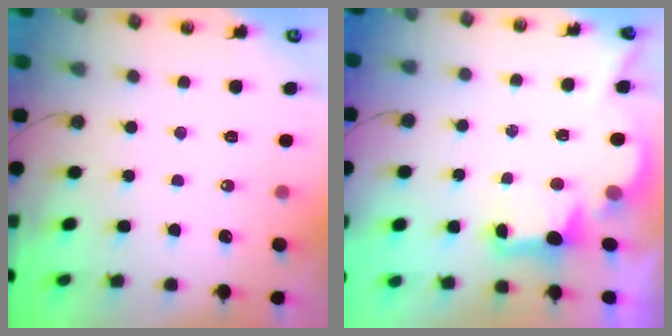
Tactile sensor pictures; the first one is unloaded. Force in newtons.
{"total": 2.8, "press": 2.7, "slide": 0.9}